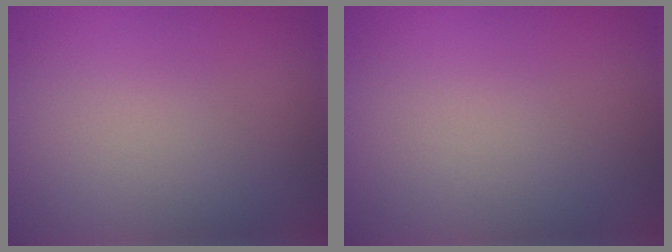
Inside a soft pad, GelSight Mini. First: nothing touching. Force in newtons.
{"total": 0.0}